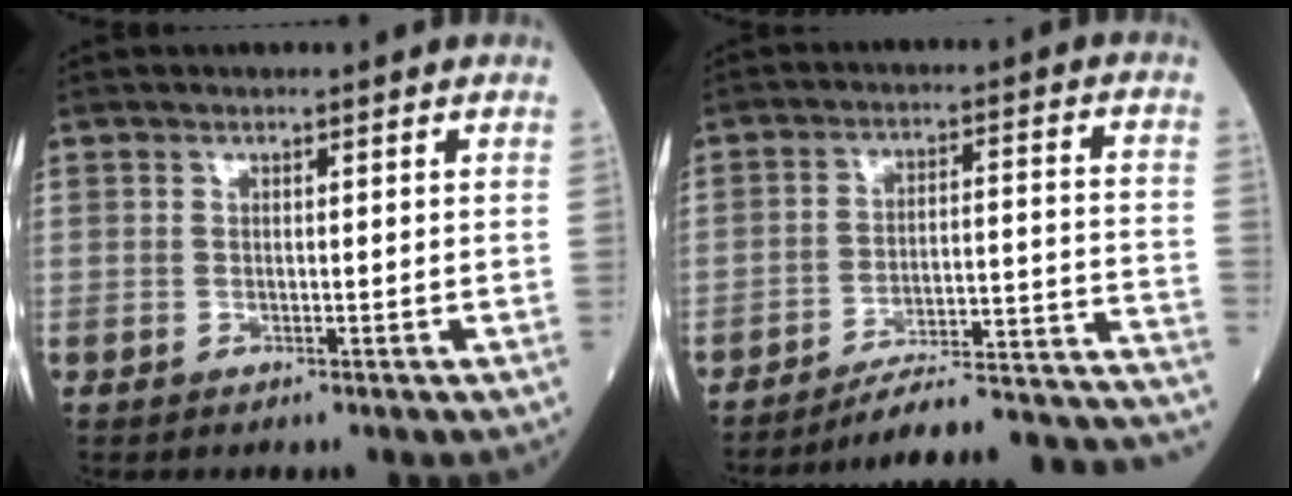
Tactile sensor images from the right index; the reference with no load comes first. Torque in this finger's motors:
{"motor_torque": [0.10, -0.38, 0.18, 0.12]}